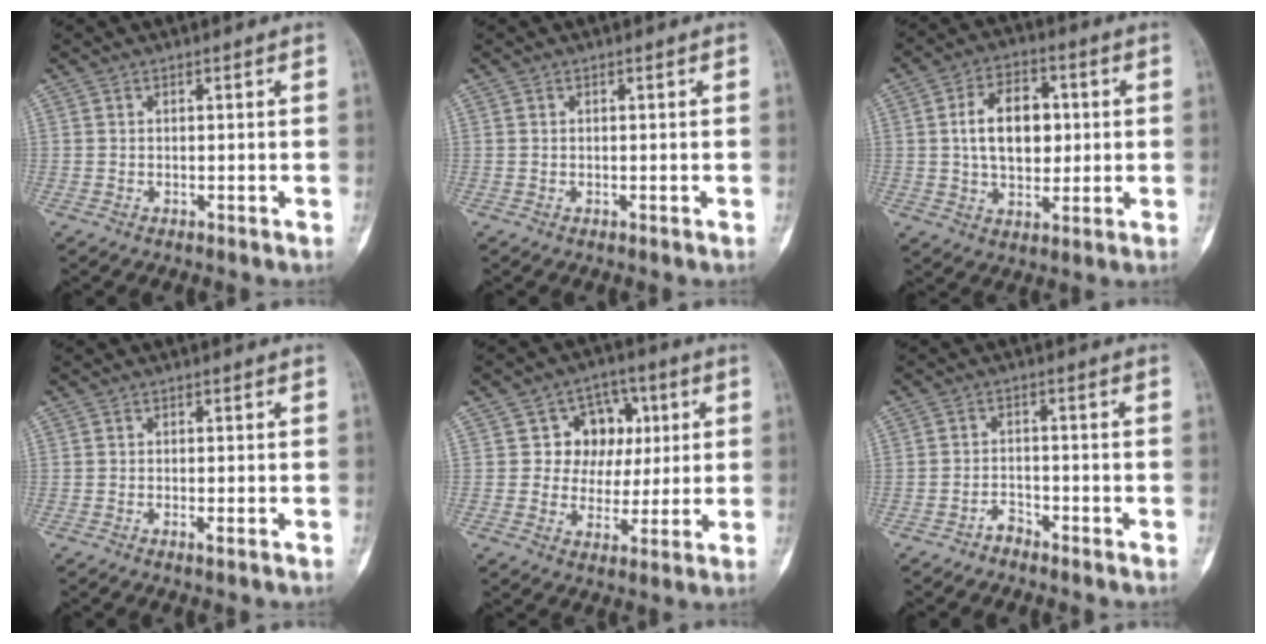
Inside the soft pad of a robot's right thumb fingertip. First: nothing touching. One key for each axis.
{"total": 0.0}
{"total": 12.3, "fx": 1.6, "fy": 7.9, "fz": 9.3, "tx": -0.129, "ty": 0.005, "tz": 0.026}
{"total": 0.8, "fx": -0.3, "fy": 0.2, "fz": 0.7, "tx": -0.012, "ty": 0.000, "tz": -0.006}
{"total": 9.9, "fx": 2.5, "fy": 8.7, "fz": 4.0, "tx": 0.002, "ty": 0.005, "tz": 0.036}
{"total": 2.2, "fx": -1.9, "fy": 1.0, "fz": 0.3, "tx": 0.002, "ty": 0.015, "tz": -0.036}